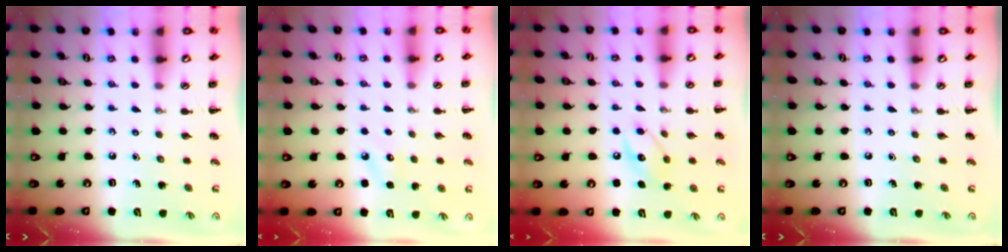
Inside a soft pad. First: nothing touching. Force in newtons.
{"total": 6.0, "press": 5.8, "slide": 1.6}
{"total": 8.6, "press": 8.6, "slide": 0.7}
{"total": 0.0}